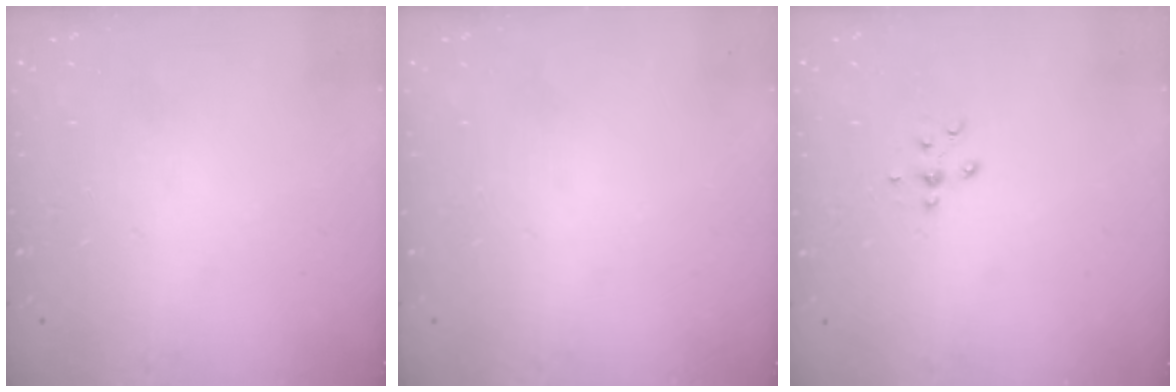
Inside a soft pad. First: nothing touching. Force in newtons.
{"total": 0.0}
{"total": 3.8, "press": 3.5, "slide": 1.2}